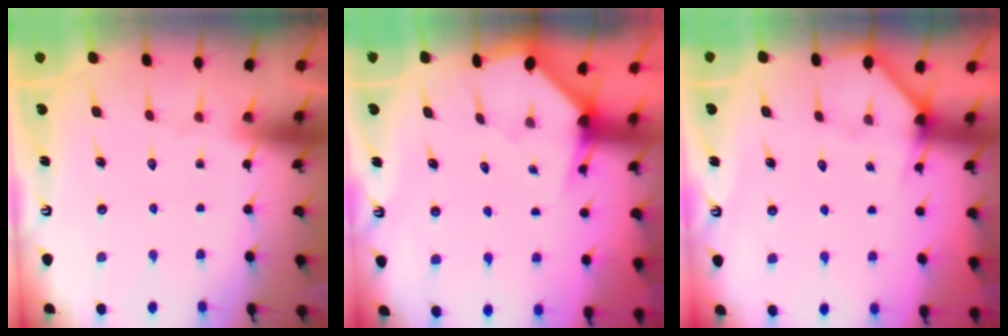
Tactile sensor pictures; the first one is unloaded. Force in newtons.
{"total": 2.9, "press": 2.9, "slide": 0.2}
{"total": 3.4, "press": 3.4, "slide": 0.2}